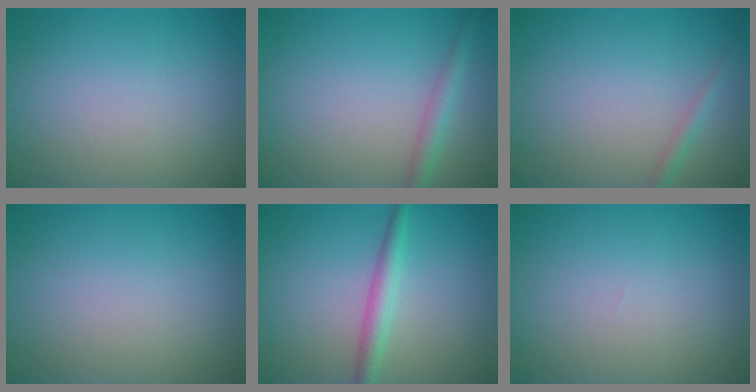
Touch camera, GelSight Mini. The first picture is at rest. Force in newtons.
{"total": 2.2, "press": 2.2, "slide": 0.1}
{"total": 1.1, "press": 1.1, "slide": 0.0}
{"total": 0.0}
{"total": 2.5, "press": 2.5, "slide": 0.0}
{"total": 0.0}